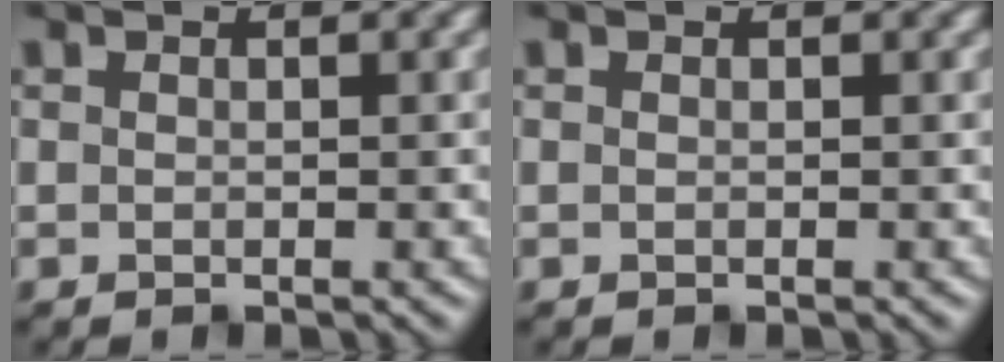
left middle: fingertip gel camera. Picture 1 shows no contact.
{"total": 0.0}